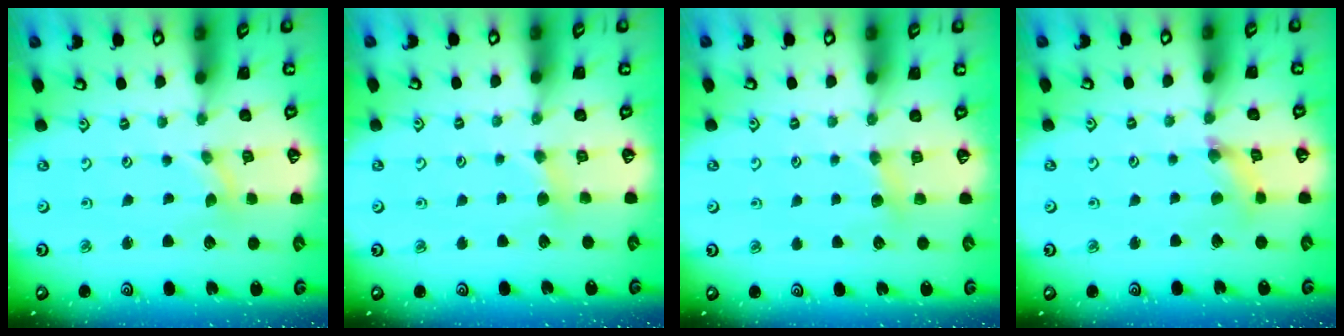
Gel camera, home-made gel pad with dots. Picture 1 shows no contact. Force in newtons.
{"total": 2.3, "press": 2.3, "slide": 0.4}
{"total": 3.9, "press": 3.9, "slide": 0.5}
{"total": 2.4, "press": 2.4, "slide": 0.2}